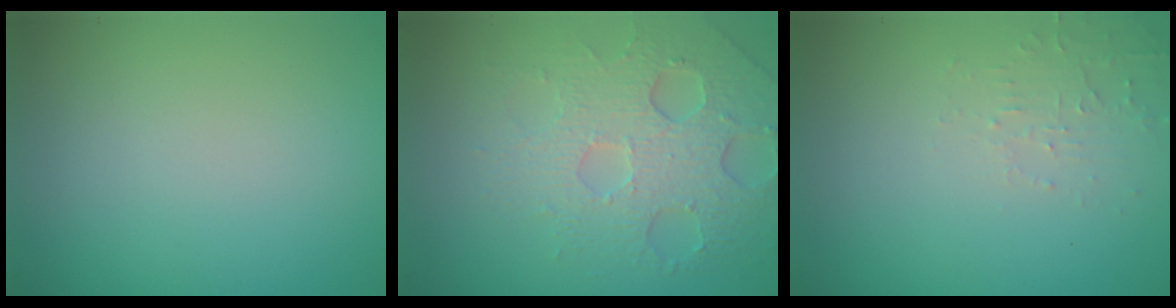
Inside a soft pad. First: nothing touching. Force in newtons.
{"total": 5.4, "press": 4.2, "slide": 3.4}
{"total": 1.5, "press": 1.5, "slide": 0.3}